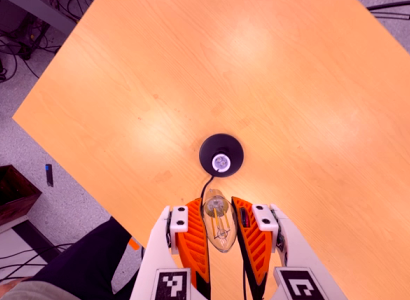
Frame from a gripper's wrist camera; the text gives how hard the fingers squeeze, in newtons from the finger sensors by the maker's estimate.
{"total": 22.5, "left": 25.5, "right": 19.4}